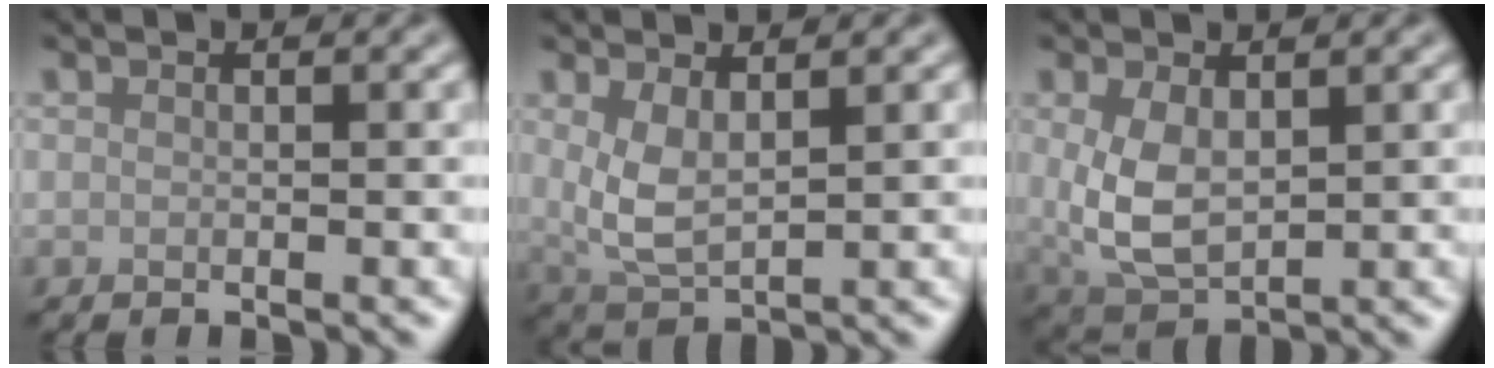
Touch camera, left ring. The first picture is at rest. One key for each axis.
{"total": 3.5, "fx": 1.2, "fy": 1.5, "fz": 2.9, "tx": -0.067, "ty": -0.008, "tz": 0.029}
{"total": 4.9, "fx": 0.5, "fy": 2.9, "fz": 3.9, "tx": -0.094, "ty": -0.005, "tz": 0.020}